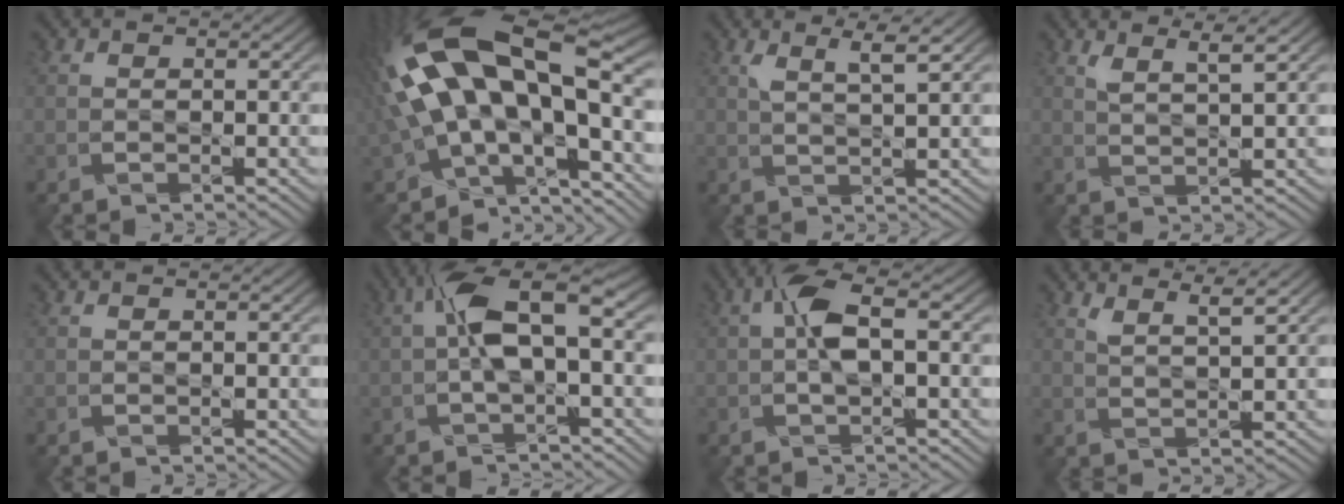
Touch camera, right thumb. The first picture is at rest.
{"total": 18.0, "force": [2.2, 8.3, 15.9], "torque": [-0.287, 0.003, 0.051]}
{"total": 2.9, "force": [2.0, 0.2, 2.0], "torque": [-0.033, 0.005, 0.039]}
{"total": 2.8, "force": [2.2, 0.1, 1.7], "torque": [-0.029, 0.004, 0.043]}
{"total": 0.0}
{"total": 6.3, "force": [0.7, 2.0, 6.0], "torque": [-0.120, 0.016, 0.008]}
{"total": 4.0, "force": [0.3, 1.4, 3.7], "torque": [-0.081, 0.012, 0.001]}
{"total": 3.0, "force": [2.5, 0.1, 1.6], "torque": [-0.025, 0.005, 0.051]}